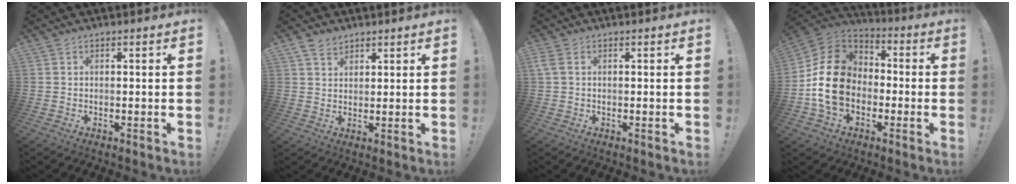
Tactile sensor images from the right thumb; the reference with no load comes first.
{"total": 4.1, "force": [3.1, 2.6, 1.1], "torque": [-0.024, -0.011, 0.058]}
{"total": 2.4, "force": [0.8, 1.4, 1.8], "torque": [-0.043, 0.007, 0.017]}
{"total": 17.9, "force": [-1.9, 14.1, 10.9], "torque": [-0.194, 0.029, -0.024]}